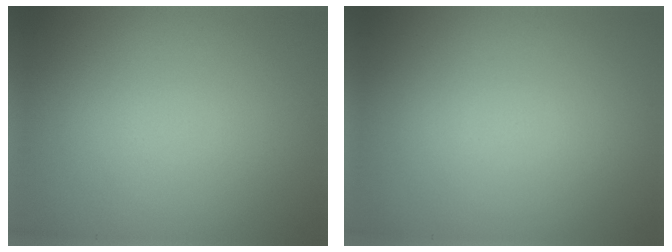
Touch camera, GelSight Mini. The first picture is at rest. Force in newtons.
{"total": 0.0}